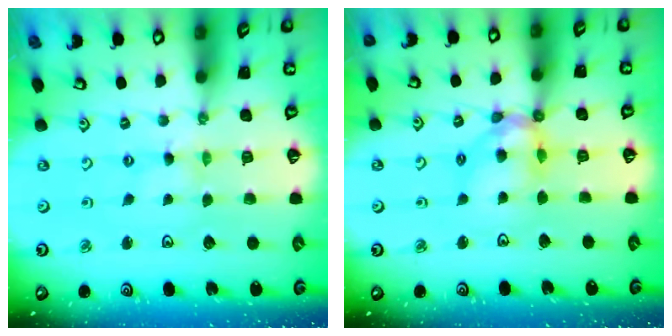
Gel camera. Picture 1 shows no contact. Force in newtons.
{"total": 12.1, "press": 12.0, "slide": 1.3}